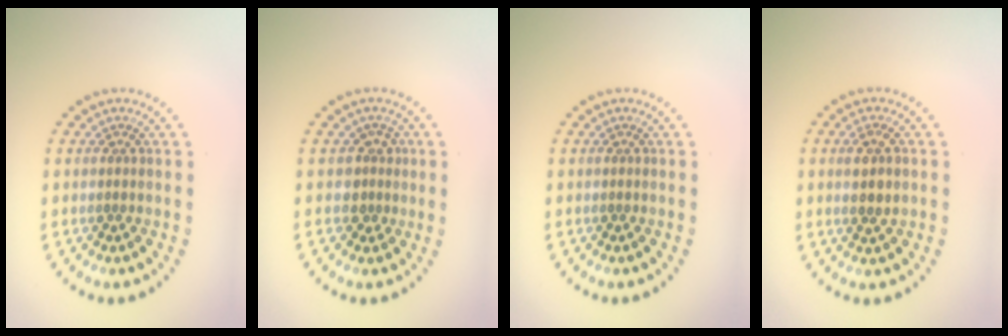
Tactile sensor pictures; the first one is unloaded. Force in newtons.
{"total": 1.8, "press": 1.3, "slide": 1.2}
{"total": 0.0}
{"total": 1.9, "press": 1.9, "slide": 0.5}